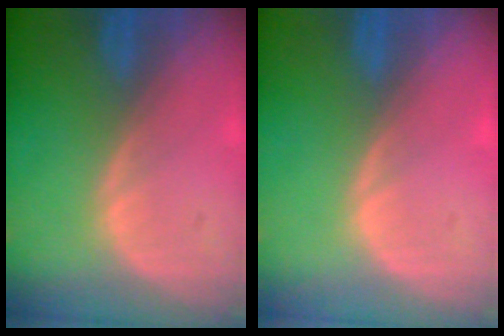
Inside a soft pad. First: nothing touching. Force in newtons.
{"total": 0.0}